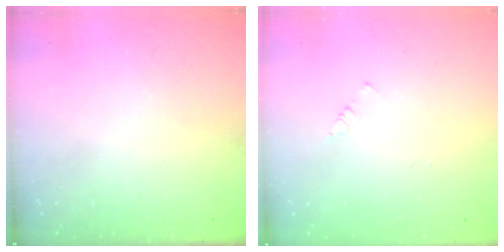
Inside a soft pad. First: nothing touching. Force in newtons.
{"total": 1.4, "press": 1.3, "slide": 0.3}